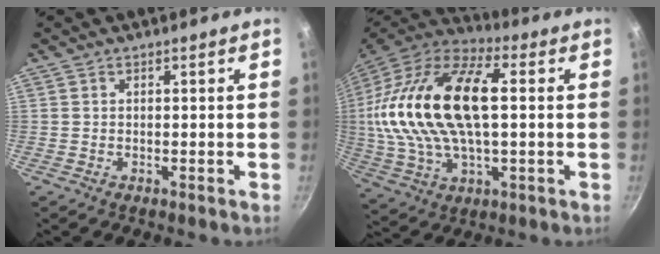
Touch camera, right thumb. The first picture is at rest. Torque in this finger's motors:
{"motor_torque": [0.99, 2.47, 2.28, -0.49, 0.34]}